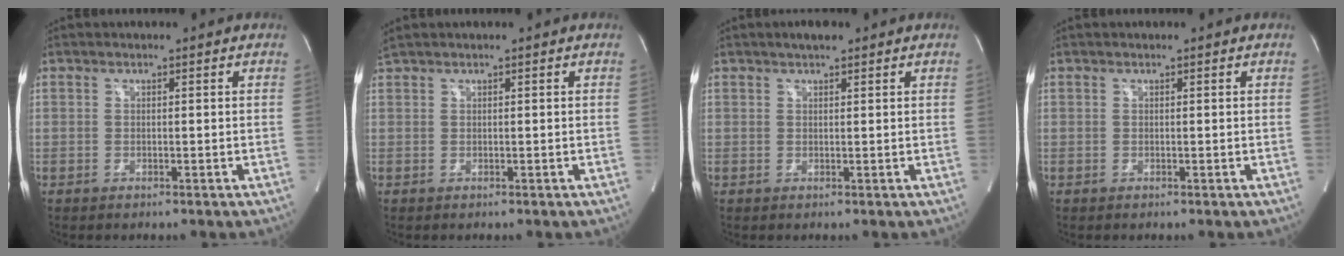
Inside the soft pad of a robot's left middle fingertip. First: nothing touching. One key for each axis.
{"total": 1.4, "fx": 1.2, "fy": -0.3, "fz": 0.7, "tx": -0.029, "ty": 0.025, "tz": 0.031}
{"total": 2.1, "fx": 1.6, "fy": 0.6, "fz": 1.2, "tx": -0.026, "ty": 0.010, "tz": 0.025}
{"total": 0.0}